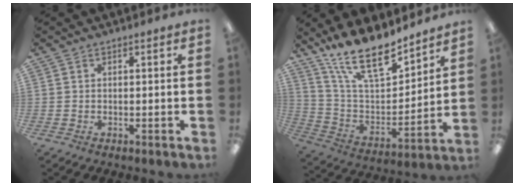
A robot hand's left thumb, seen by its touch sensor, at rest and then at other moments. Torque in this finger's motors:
{"motor_torque": [0.59, 0.36, 1.44, -1.33, 0.13]}